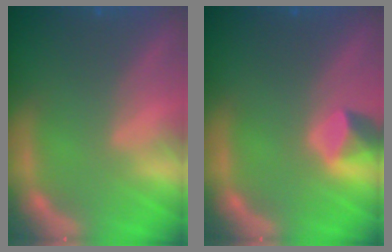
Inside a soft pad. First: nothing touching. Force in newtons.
{"total": 1.9}